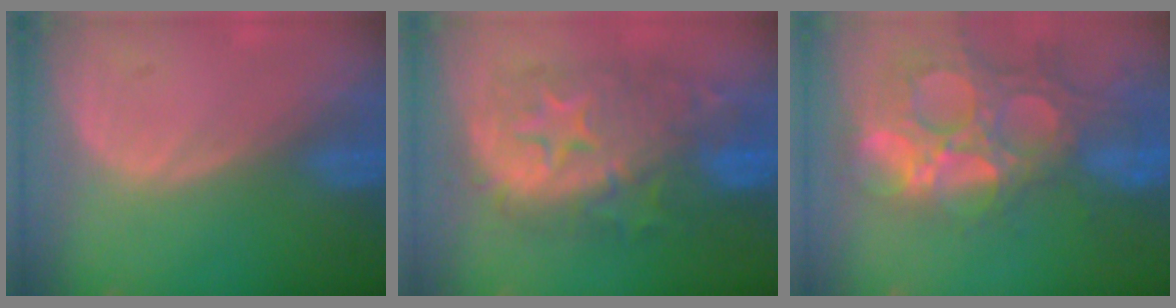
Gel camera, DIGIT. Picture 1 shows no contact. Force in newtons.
{"total": 11.5, "press": 11.5, "slide": 0.9}
{"total": 14.7, "press": 12.1, "slide": 8.3}